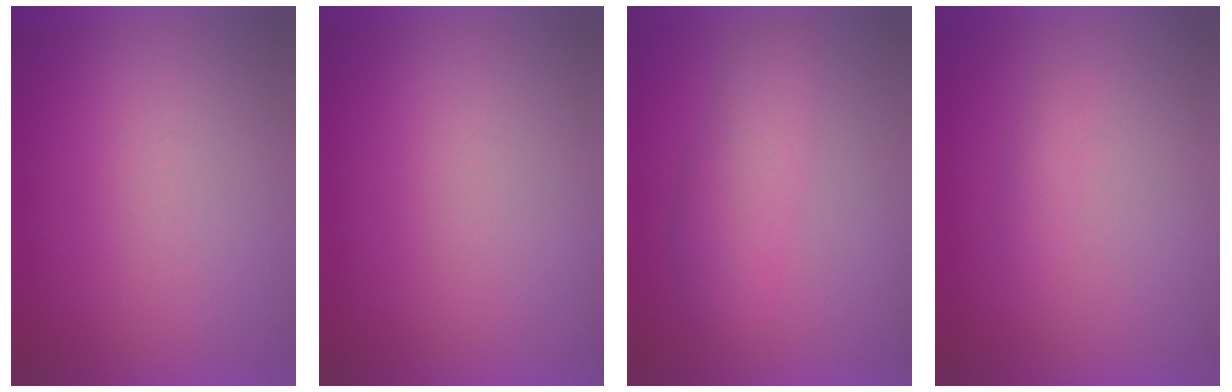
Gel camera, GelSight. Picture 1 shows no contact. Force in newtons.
{"total": 0.0}
{"total": 3.6}
{"total": 1.3}